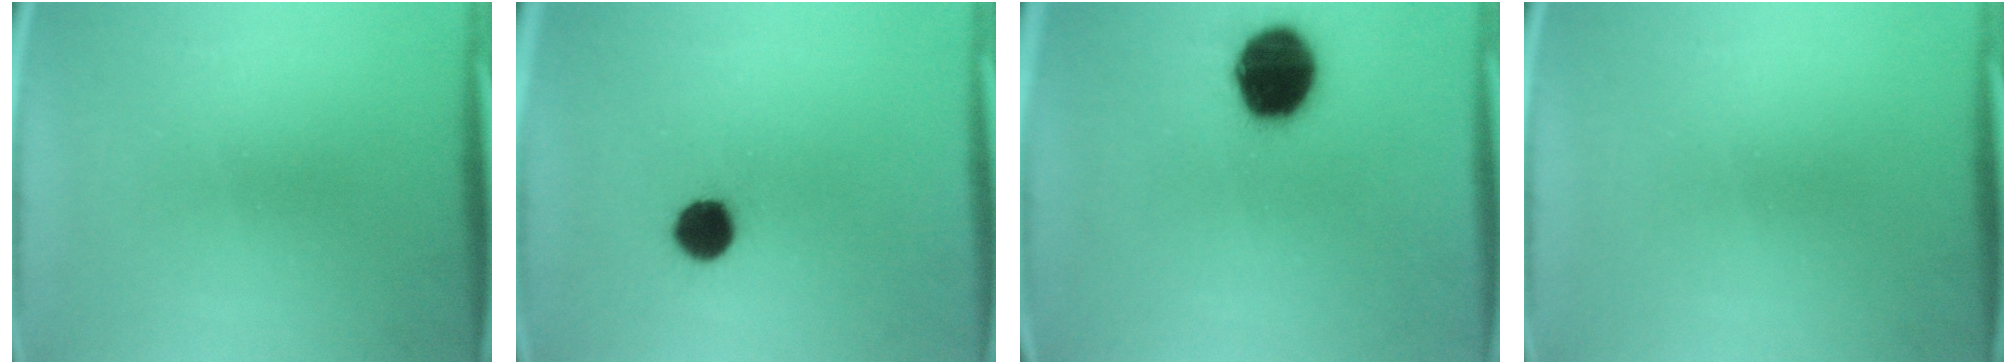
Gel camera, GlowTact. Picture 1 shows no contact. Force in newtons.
{"total": 6.5}
{"total": 15.8}
{"total": 0.0}